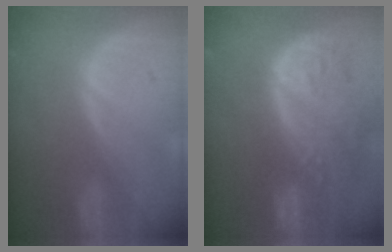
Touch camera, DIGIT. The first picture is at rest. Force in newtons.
{"total": 14.2, "press": 11.7, "slide": 8.1}